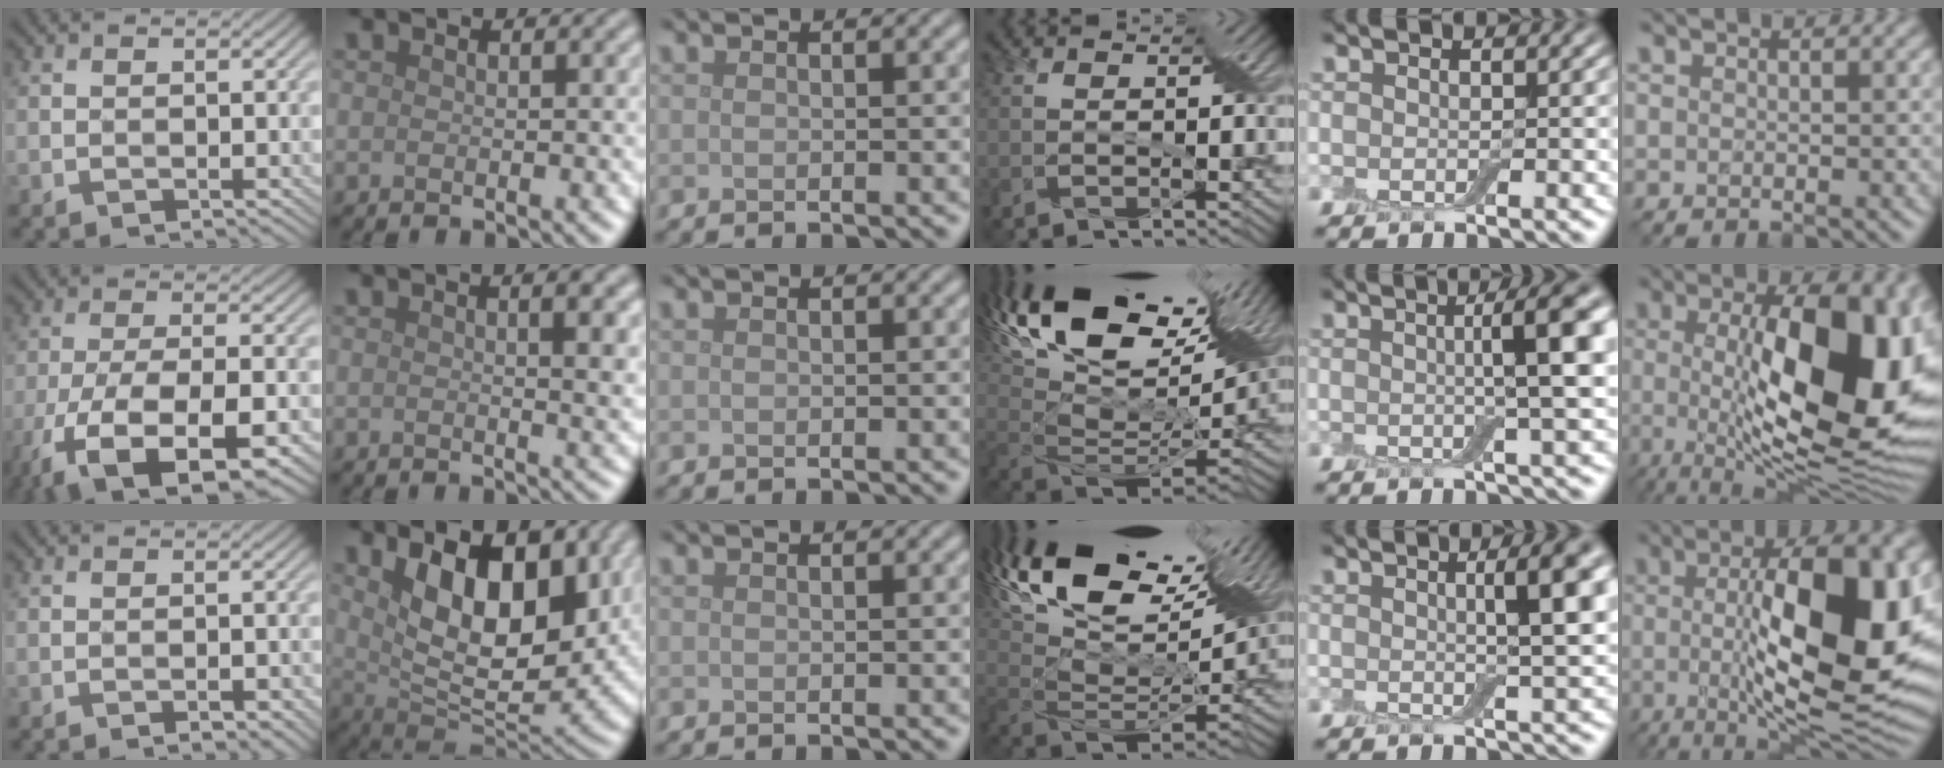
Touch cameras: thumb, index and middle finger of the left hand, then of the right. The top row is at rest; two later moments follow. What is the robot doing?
{"motion": "wrap", "object": "adhesive wrap"}